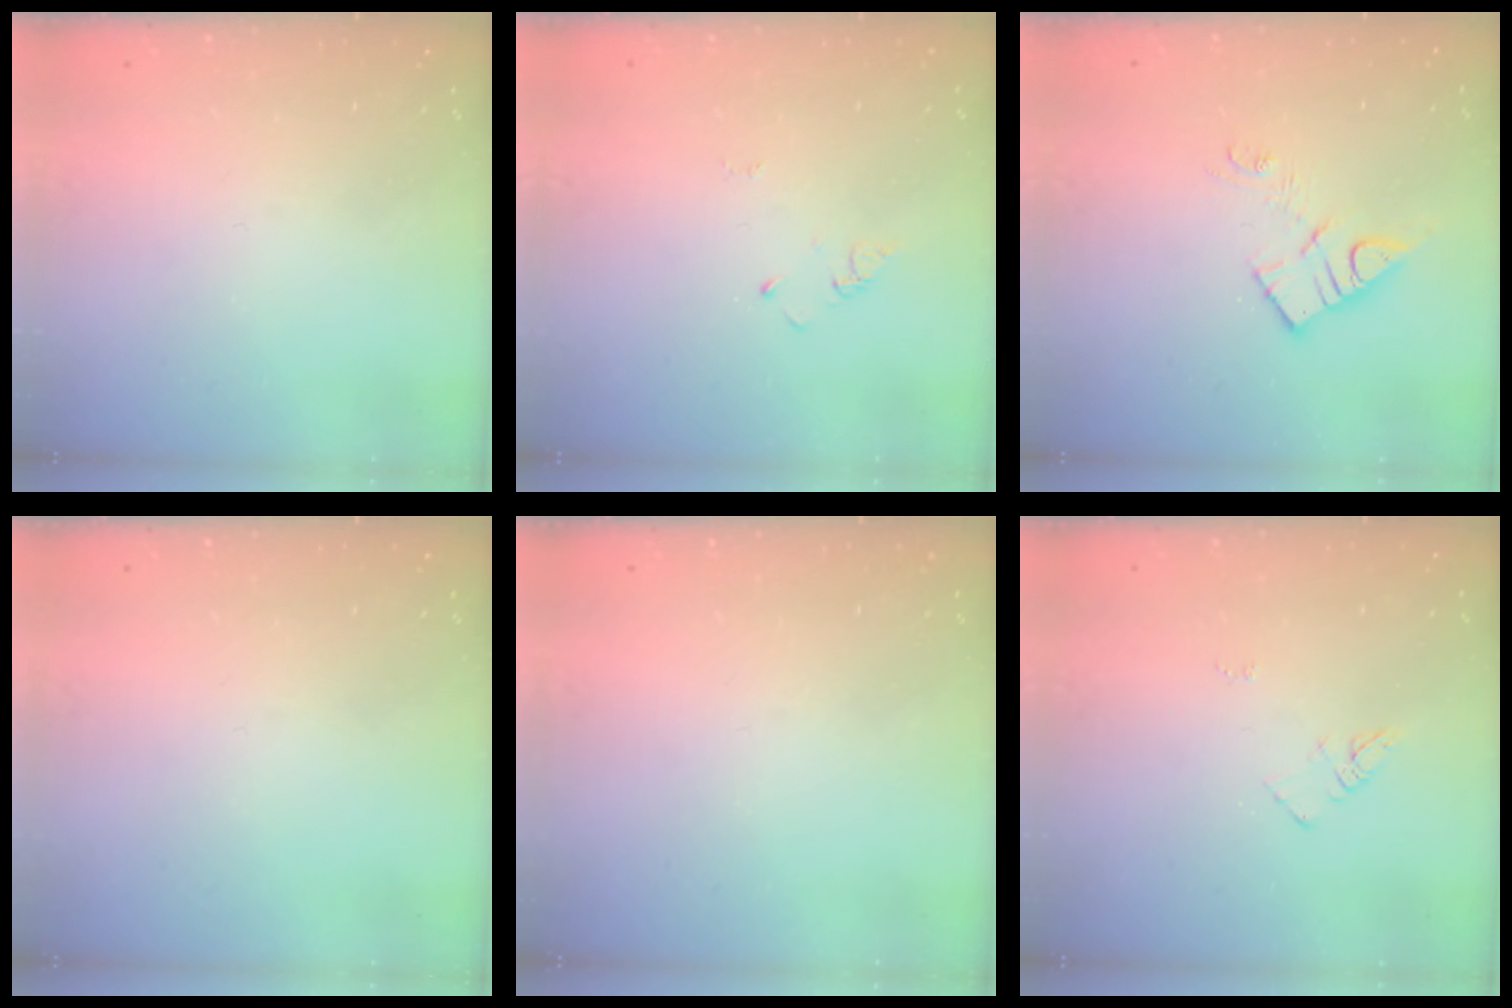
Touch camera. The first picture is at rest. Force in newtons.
{"total": 2.4, "press": 2.4, "slide": 0.3}
{"total": 9.9, "press": 9.9, "slide": 0.6}
{"total": 0.0}
{"total": 0.0}
{"total": 3.8, "press": 3.8, "slide": 0.4}